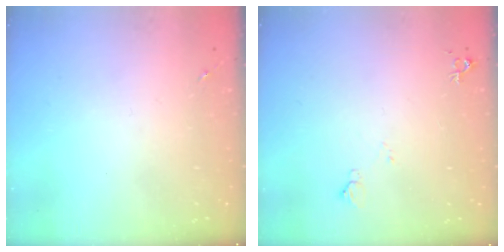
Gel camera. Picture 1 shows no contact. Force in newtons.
{"total": 5.2, "press": 5.1, "slide": 1.1}